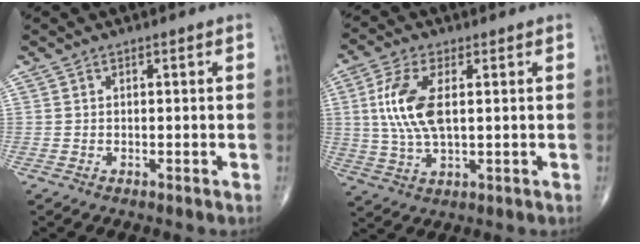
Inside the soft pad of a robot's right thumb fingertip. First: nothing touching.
{"total": 10.4, "force": [1.6, 4.7, 9.2], "torque": [-0.206, -0.001, 0.034]}